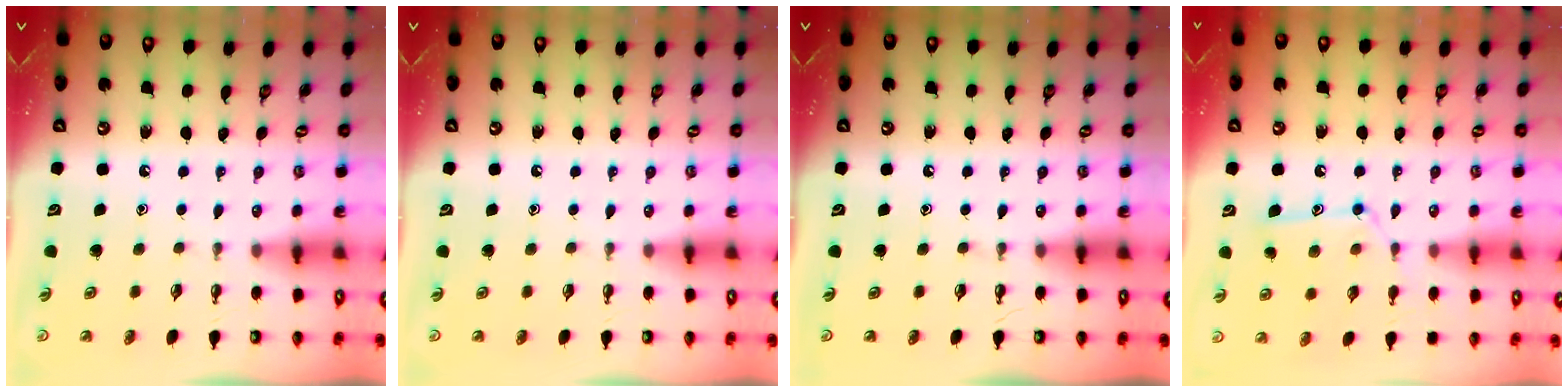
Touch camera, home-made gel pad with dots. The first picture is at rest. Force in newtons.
{"total": 0.0}
{"total": 0.0}
{"total": 12.0, "press": 12.0, "slide": 0.5}